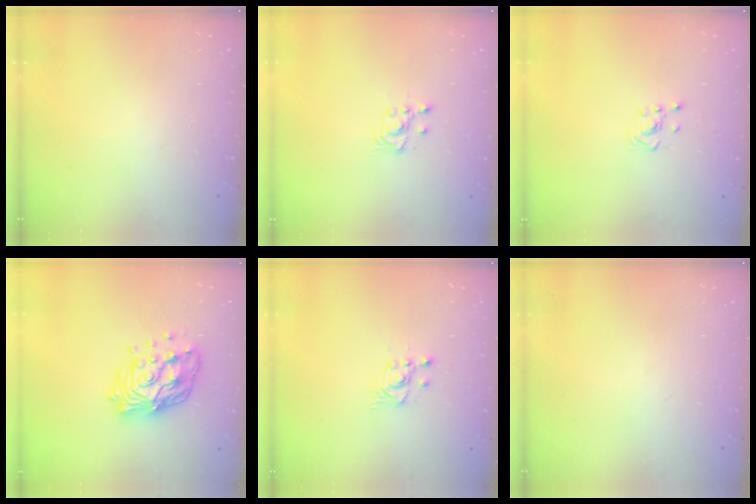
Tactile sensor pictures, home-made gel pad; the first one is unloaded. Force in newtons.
{"total": 2.5, "press": 2.4, "slide": 0.7}
{"total": 2.8, "press": 2.6, "slide": 1.1}
{"total": 16.7, "press": 16.7, "slide": 1.5}
{"total": 2.6, "press": 2.5, "slide": 0.3}
{"total": 0.0}